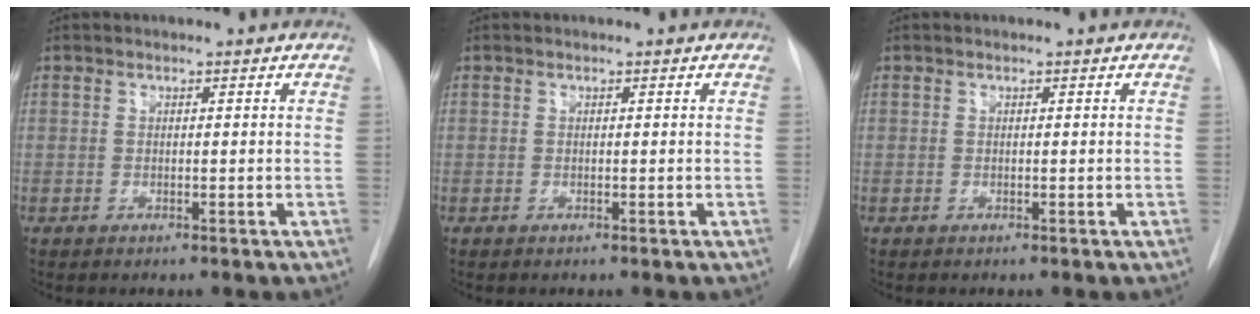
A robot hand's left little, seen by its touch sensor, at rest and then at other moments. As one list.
[{"total": 0.0}, {"total": 0.0}]